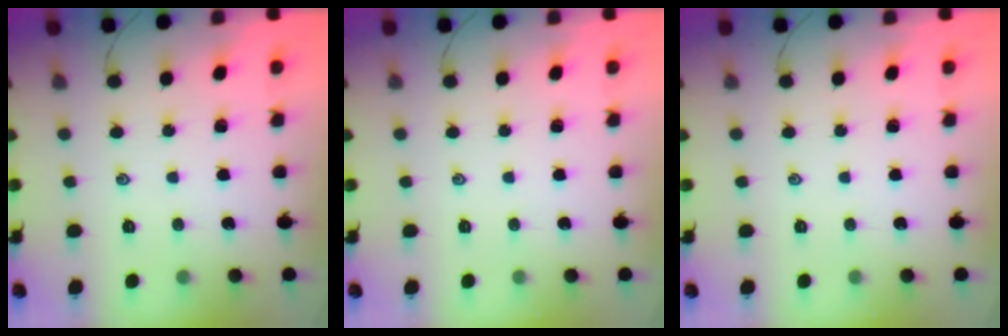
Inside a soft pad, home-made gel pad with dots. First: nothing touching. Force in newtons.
{"total": 0.0}
{"total": 0.0}